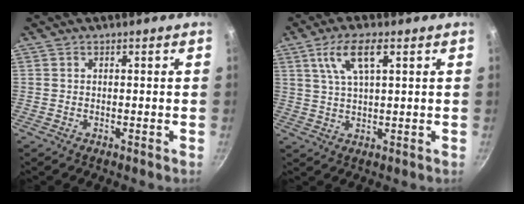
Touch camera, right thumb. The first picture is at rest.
{"total": 7.7, "force": [3.2, 2.4, 6.6], "torque": [-0.123, -0.001, 0.065]}